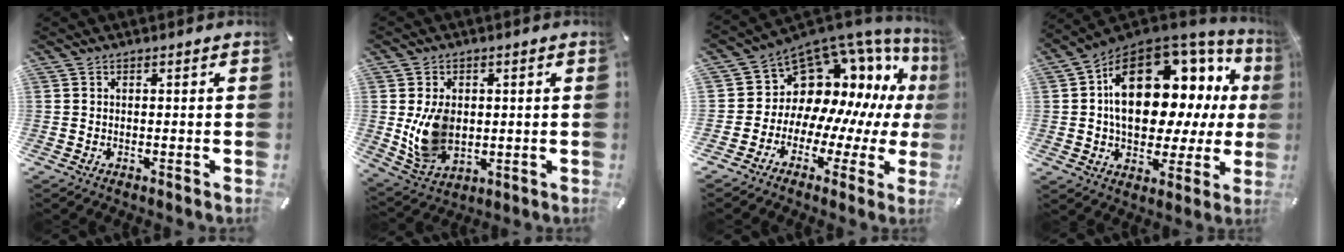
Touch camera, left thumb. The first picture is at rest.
{"total": 10.5, "force": [0.4, 8.1, 6.7], "torque": [-0.131, -0.006, 0.007]}
{"total": 13.3, "force": [6.8, 10.1, 5.2], "torque": [-0.088, -0.087, 0.138]}
{"total": 21.8, "force": [5.1, 14.4, 15.5], "torque": [-0.218, -0.029, 0.096]}